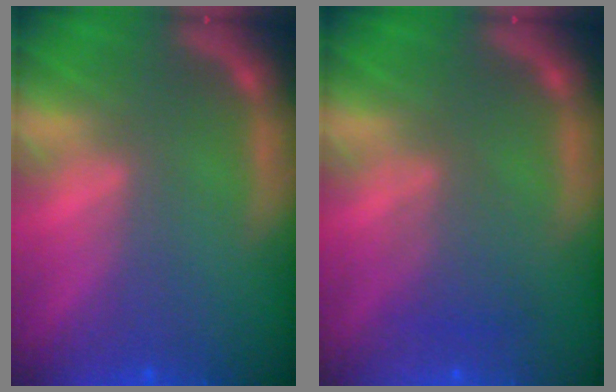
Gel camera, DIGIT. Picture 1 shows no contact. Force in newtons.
{"total": 2.5}